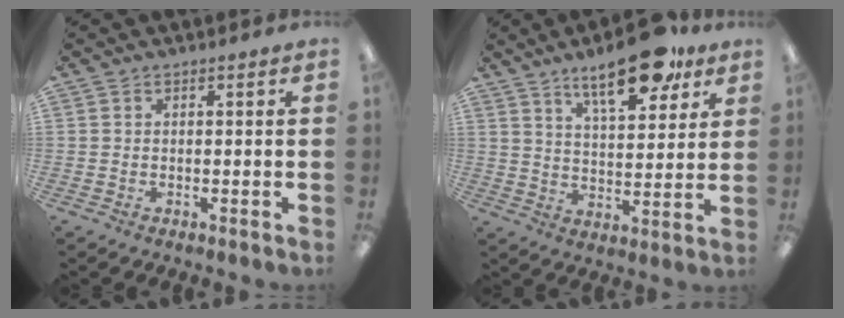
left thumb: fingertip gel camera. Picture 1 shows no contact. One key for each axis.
{"total": 16.1, "fx": 10.6, "fy": 6.2, "fz": 10.5, "tx": -0.145, "ty": -0.050, "tz": 0.170}